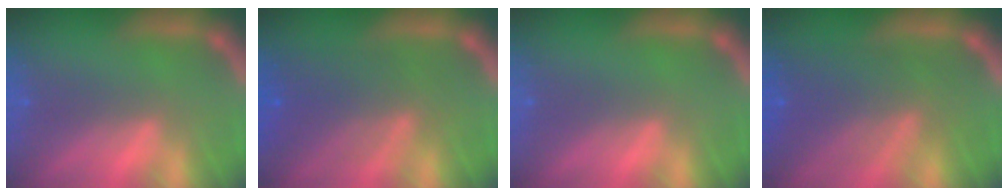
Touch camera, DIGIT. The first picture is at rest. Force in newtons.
{"total": 6.5}
{"total": 0.0}
{"total": 7.6}